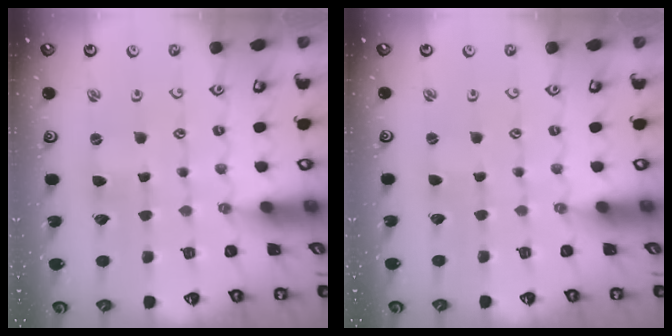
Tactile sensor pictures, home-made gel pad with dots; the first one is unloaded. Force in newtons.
{"total": 0.0}